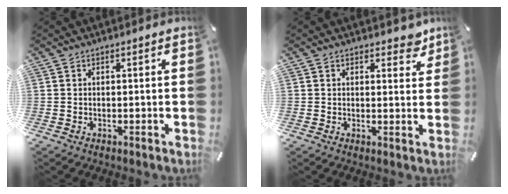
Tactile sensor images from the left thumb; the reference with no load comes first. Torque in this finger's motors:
{"motor_torque": [-0.67, -0.81, -0.44, 0.25, -0.01]}